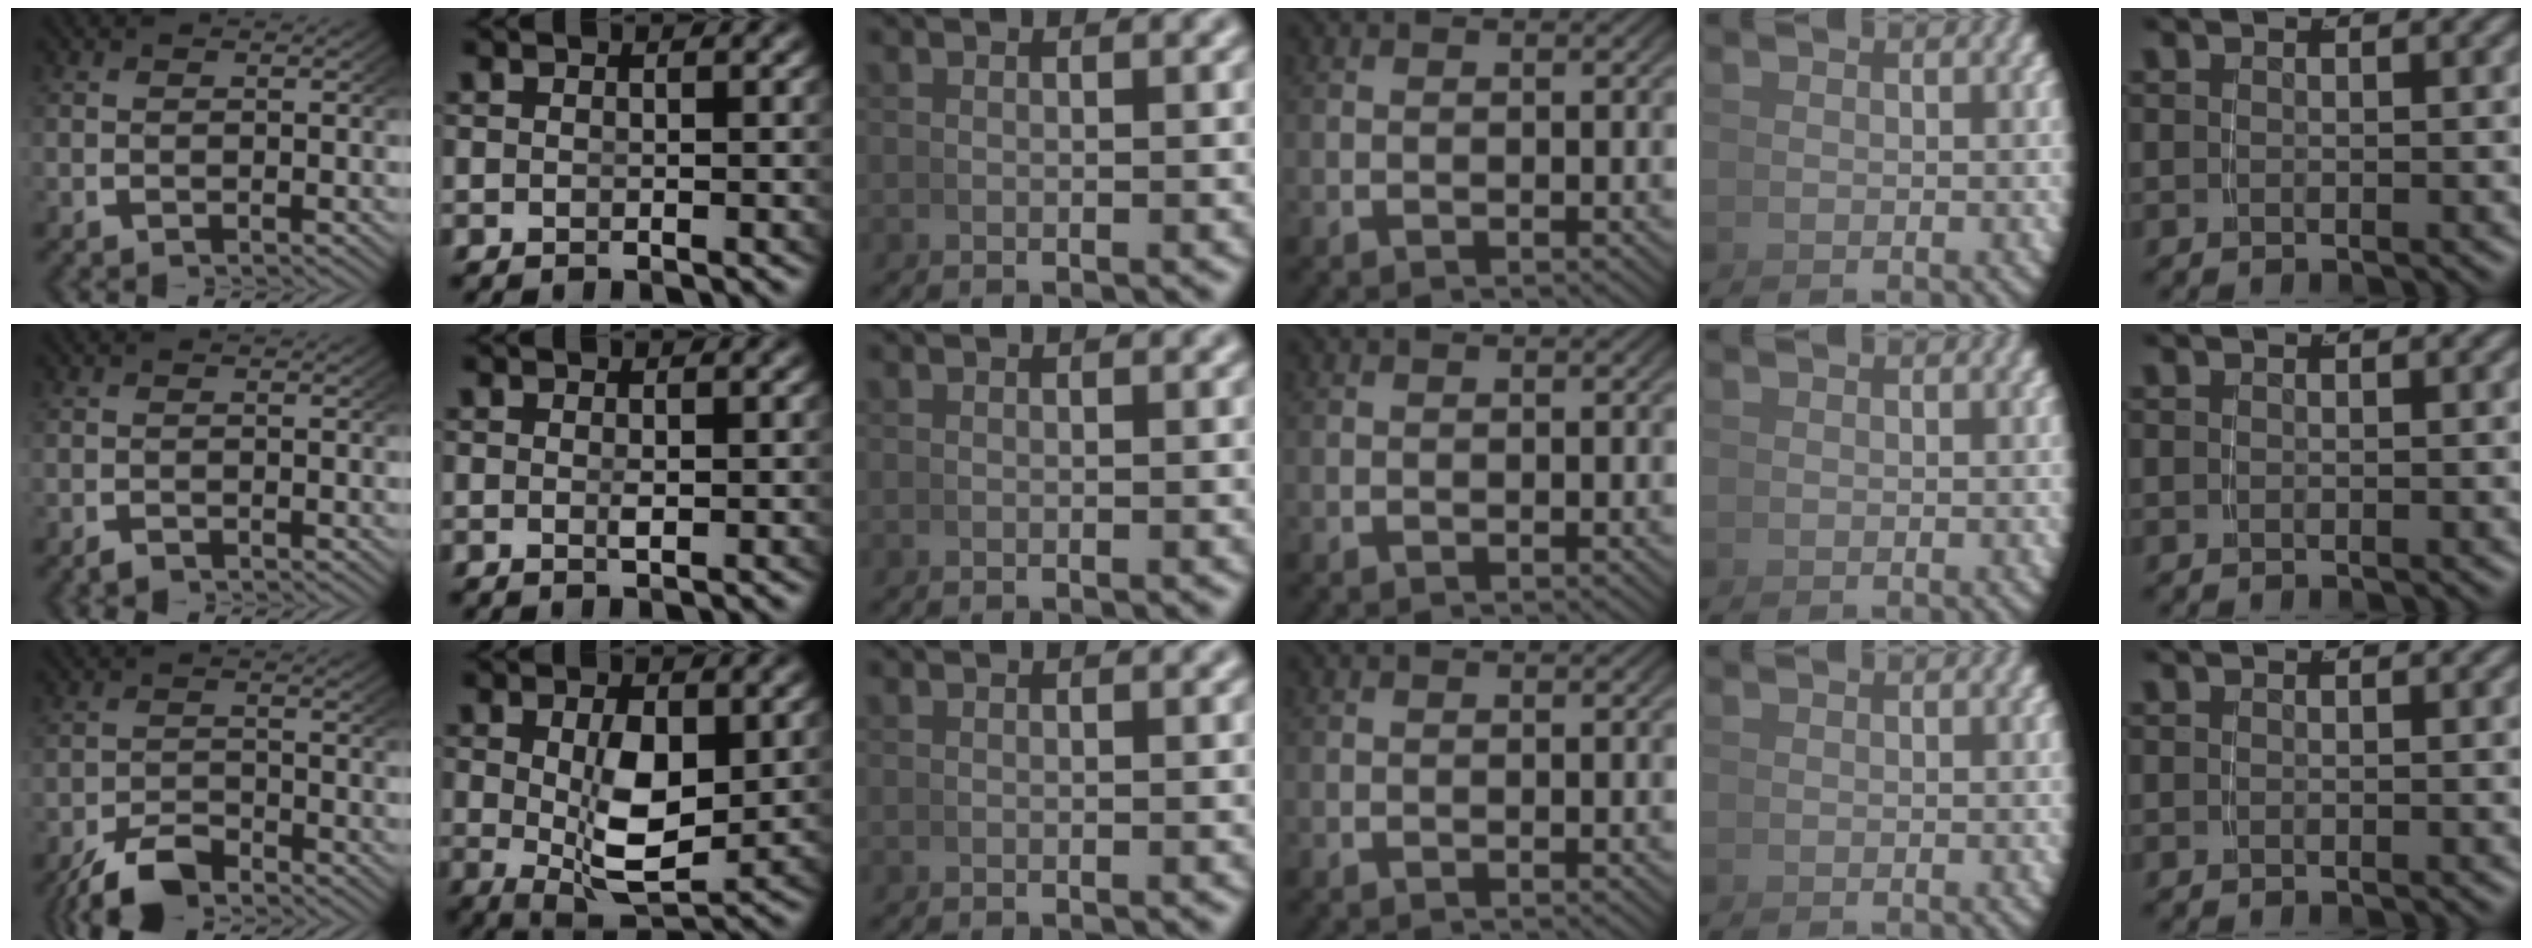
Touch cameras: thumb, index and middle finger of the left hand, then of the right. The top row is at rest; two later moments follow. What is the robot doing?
{"motion": "grasp_and_lifting", "object": "pen"}